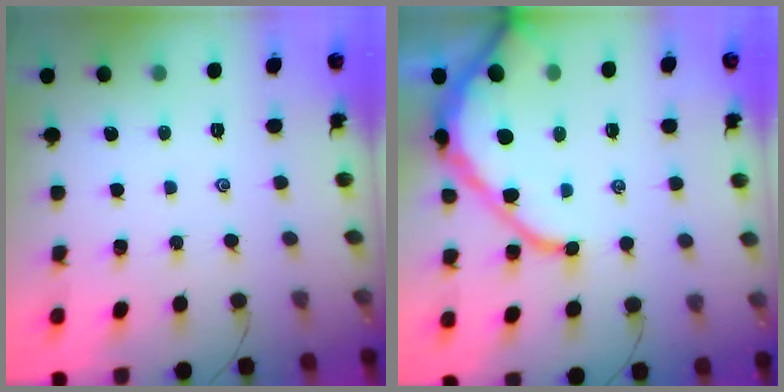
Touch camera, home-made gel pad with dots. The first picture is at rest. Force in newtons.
{"total": 14.6, "press": 14.5, "slide": 1.5}